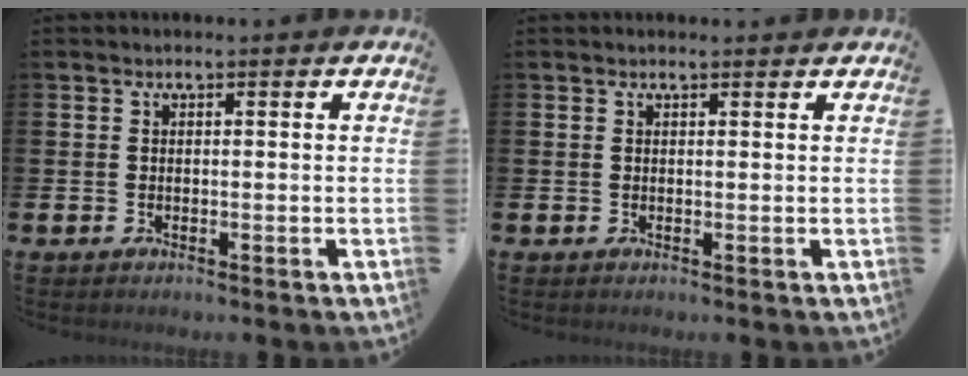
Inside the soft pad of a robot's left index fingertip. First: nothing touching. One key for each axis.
{"total": 0.6, "fx": 0.5, "fy": 0.0, "fz": 0.2, "tx": -0.002, "ty": 0.000, "tz": 0.010}